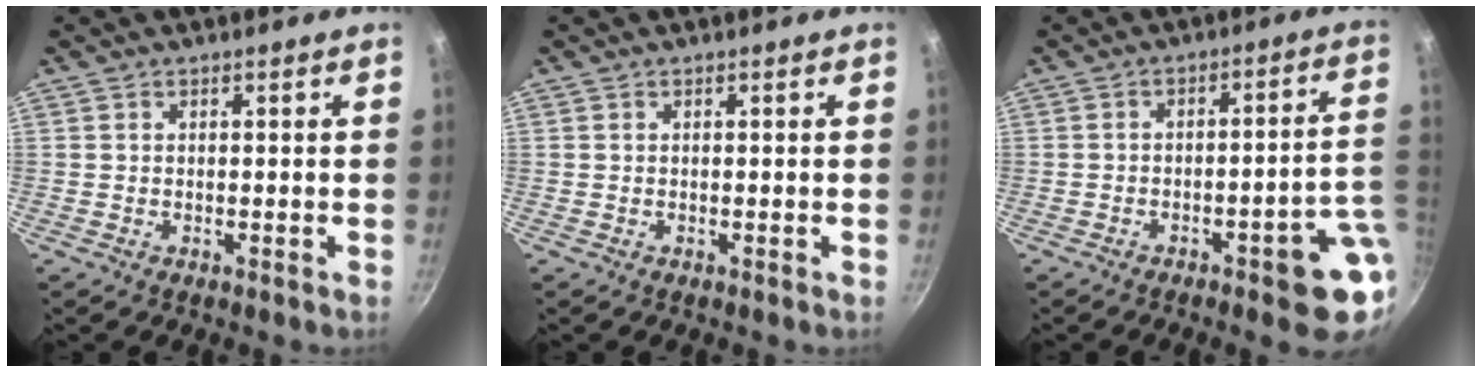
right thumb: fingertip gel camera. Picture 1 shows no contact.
{"total": 0.0}
{"total": 10.5, "force": [-3.4, 2.7, 9.5], "torque": [-0.089, 0.035, -0.040]}